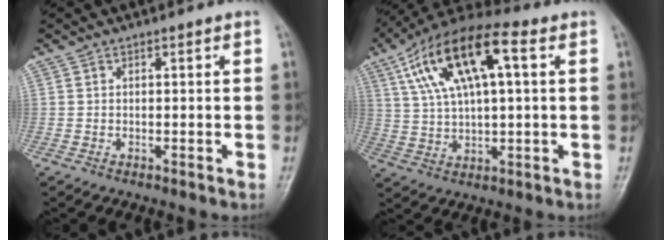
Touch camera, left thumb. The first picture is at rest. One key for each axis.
{"total": 17.4, "fx": 5.9, "fy": 6.9, "fz": 14.9, "tx": -0.267, "ty": 0.020, "tz": 0.099}